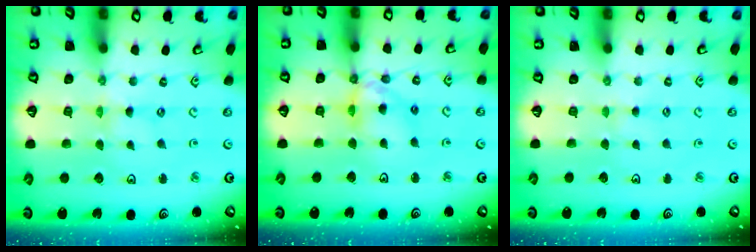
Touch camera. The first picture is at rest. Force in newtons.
{"total": 11.9, "press": 11.8, "slide": 0.9}
{"total": 1.5, "press": 1.5, "slide": 0.3}